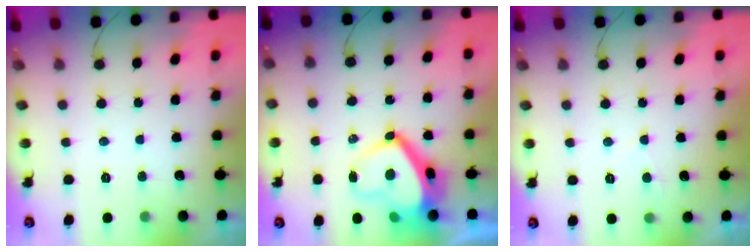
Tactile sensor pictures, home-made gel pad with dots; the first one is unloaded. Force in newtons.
{"total": 11.7, "press": 11.7, "slide": 1.3}
{"total": 2.0, "press": 1.9, "slide": 0.3}